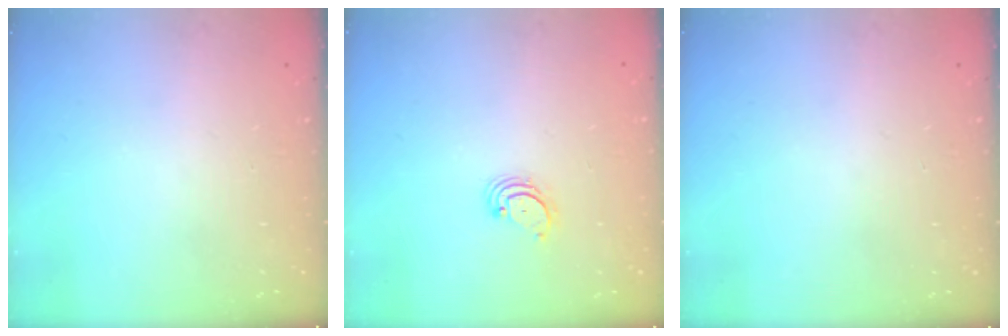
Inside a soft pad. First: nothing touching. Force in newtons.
{"total": 2.7, "press": 2.7, "slide": 0.3}
{"total": 0.0}